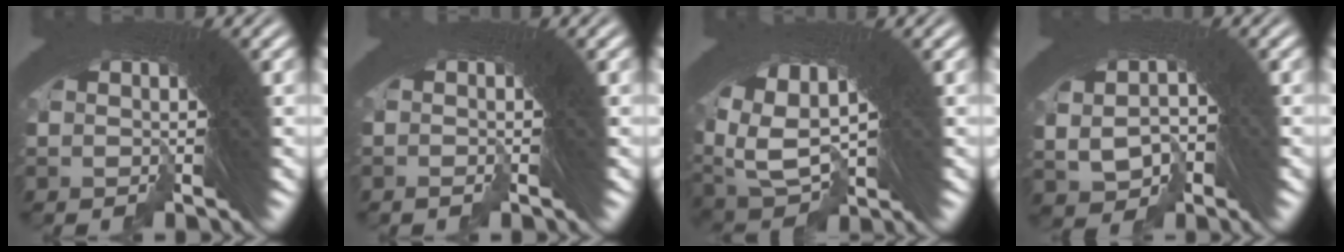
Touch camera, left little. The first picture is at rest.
{"total": 1.0, "force": [-0.6, -0.3, -0.8], "torque": [0.014, -0.001, -0.010]}
{"total": 10.8, "force": [-1.4, 8.9, 6.1], "torque": [-0.158, -0.047, -0.012]}
{"total": 4.5, "force": [-2.6, 3.6, 0.1], "torque": [-0.015, -0.020, -0.035]}